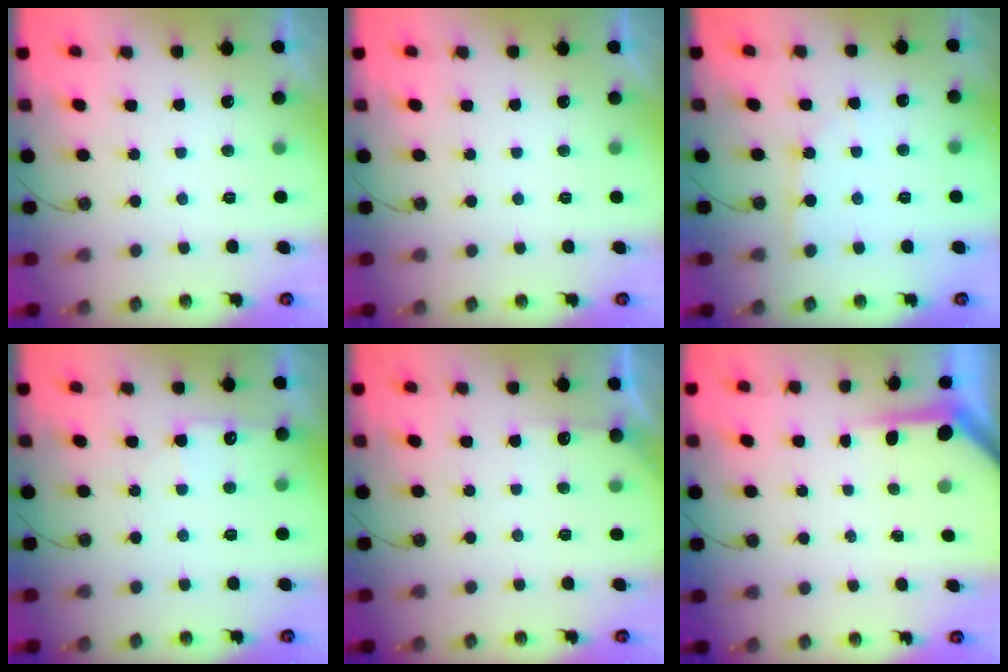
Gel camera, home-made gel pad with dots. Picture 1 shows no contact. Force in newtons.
{"total": 0.0}
{"total": 2.6, "press": 2.6, "slide": 0.3}
{"total": 7.3, "press": 7.3, "slide": 0.7}
{"total": 3.8, "press": 3.8, "slide": 0.4}
{"total": 3.8, "press": 3.8, "slide": 0.4}